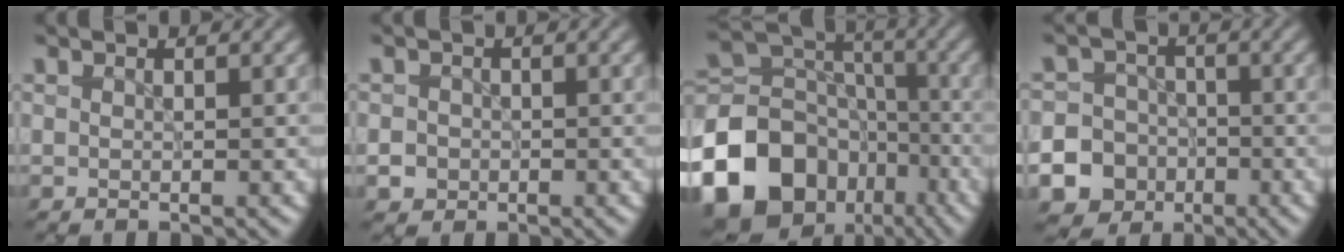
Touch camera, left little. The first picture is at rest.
{"total": 1.5, "force": [-0.4, 1.4, 0.4], "torque": [0.005, -0.001, -0.006]}
{"total": 18.1, "force": [-9.3, 13.8, 7.2], "torque": [-0.186, -0.026, -0.156]}
{"total": 14.6, "force": [-6.5, 12.9, 2.0], "torque": [-0.069, -0.048, -0.126]}